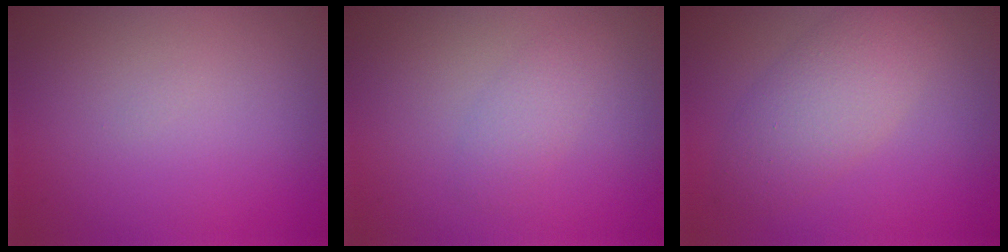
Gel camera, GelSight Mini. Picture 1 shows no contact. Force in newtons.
{"total": 1.6, "press": 1.6, "slide": 0.1}
{"total": 4.3, "press": 4.3, "slide": 0.2}